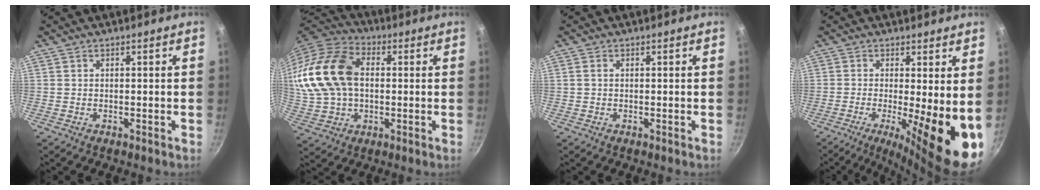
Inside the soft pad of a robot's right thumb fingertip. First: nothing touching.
{"total": 20.2, "force": [2.5, 14.2, 14.2], "torque": [-0.277, 0.028, 0.043]}
{"total": 0.9, "force": [0.1, 0.7, 0.6], "torque": [-0.009, 0.003, 0.001]}
{"total": 13.4, "force": [-2.0, 3.2, 12.9], "torque": [-0.169, -0.019, -0.027]}